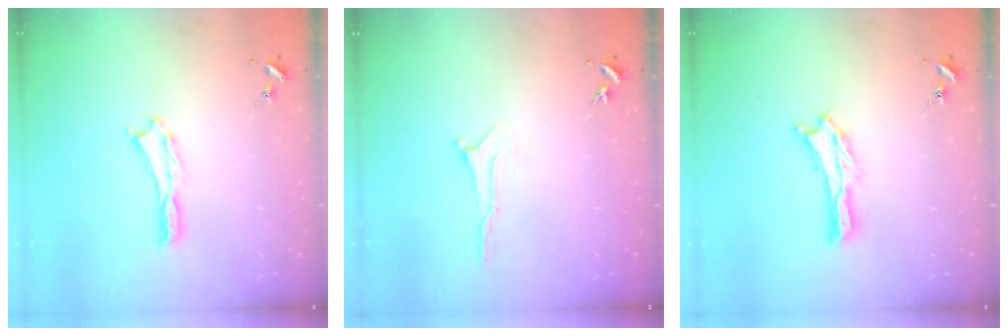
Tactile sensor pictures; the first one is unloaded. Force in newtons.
{"total": 0.0}
{"total": 0.6, "press": 0.6, "slide": 0.2}